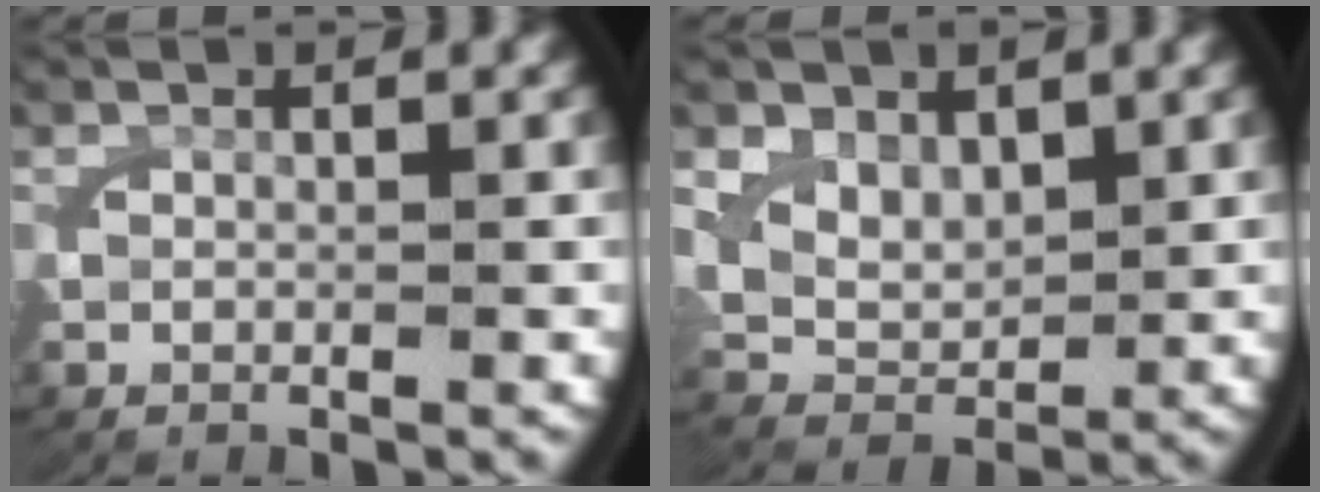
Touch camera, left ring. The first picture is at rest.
{"total": 4.4, "force": [1.5, 3.6, 2.1], "torque": [-0.066, -0.020, 0.034]}